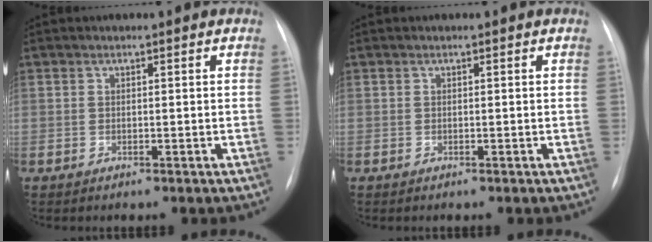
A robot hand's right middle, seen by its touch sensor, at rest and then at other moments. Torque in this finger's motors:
{"motor_torque": [0.05, -0.05, 0.00, 0.00]}